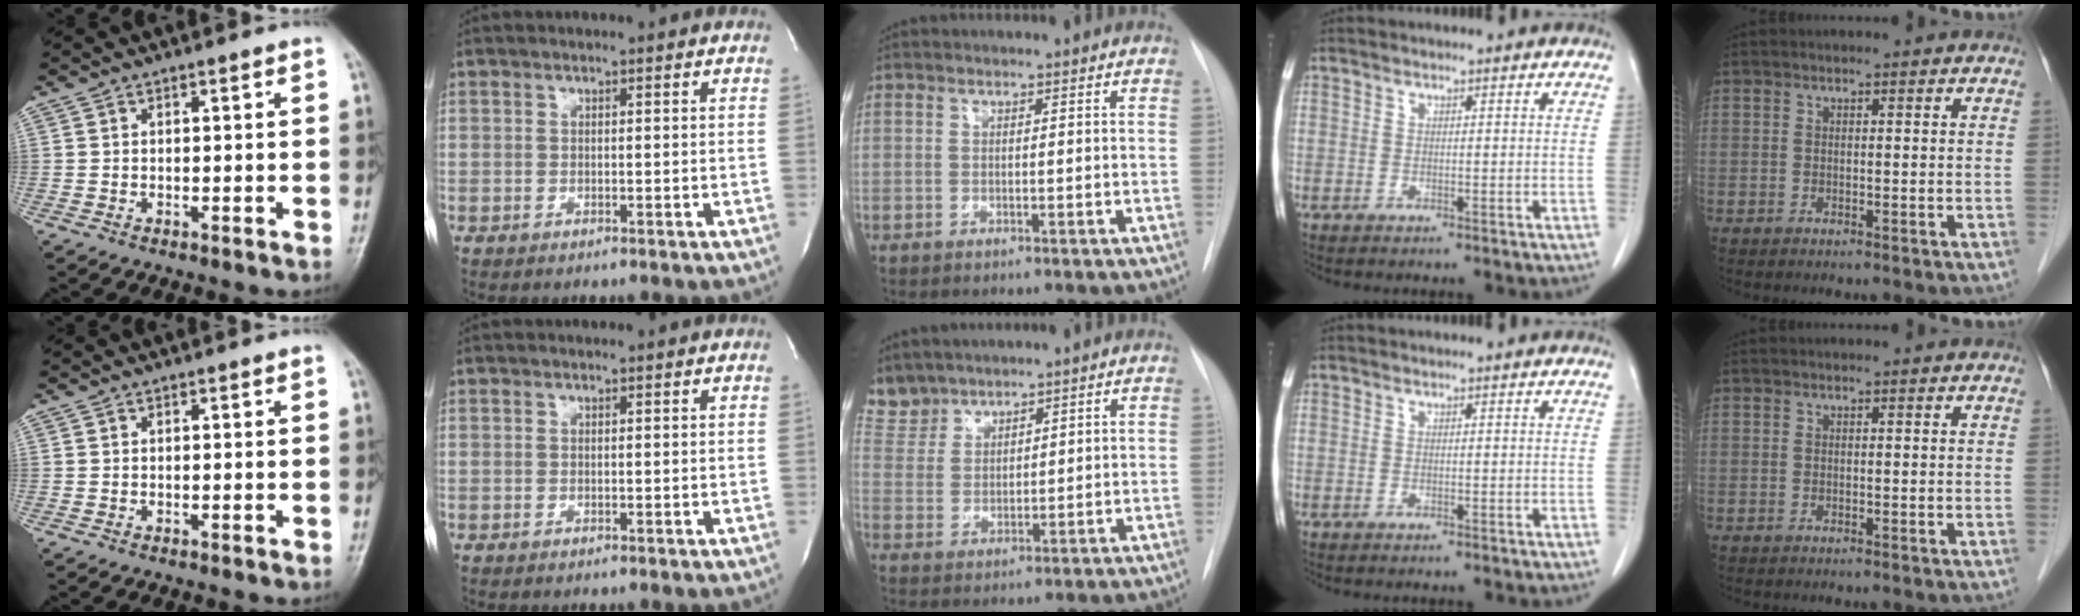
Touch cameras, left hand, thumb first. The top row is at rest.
{"middle": {"total": 6.3, "force": [5.8, 2.3, 0.0], "torque": [-0.001, 0.006, 0.128]}}